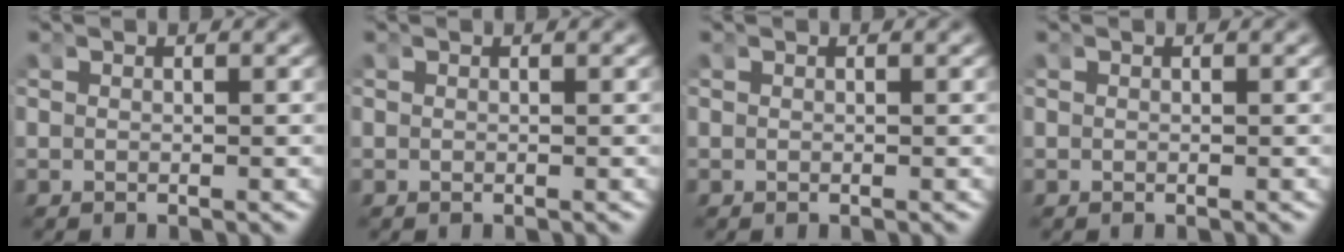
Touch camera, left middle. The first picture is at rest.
{"total": 0.0}
{"total": 0.0}
{"total": 0.0}